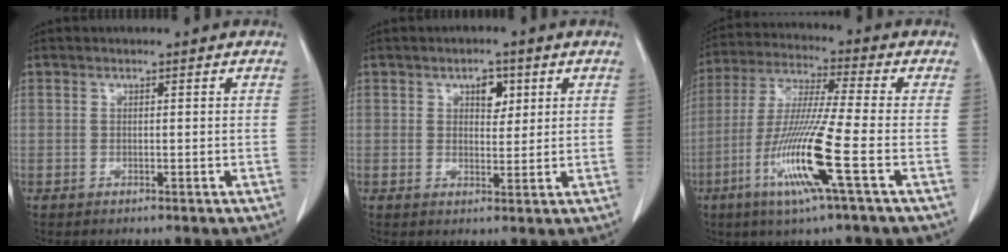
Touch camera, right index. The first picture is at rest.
{"total": 3.4, "force": [1.5, 2.0, 2.4], "torque": [-0.033, 0.004, 0.023]}
{"total": 13.7, "force": [-5.0, -1.1, 12.7], "torque": [-0.254, -0.022, -0.101]}